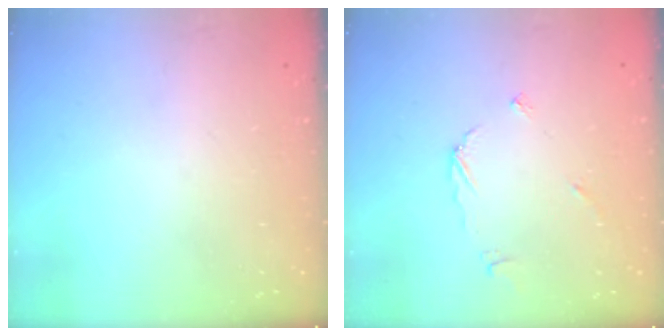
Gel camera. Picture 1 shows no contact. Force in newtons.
{"total": 3.4, "press": 3.4, "slide": 0.3}